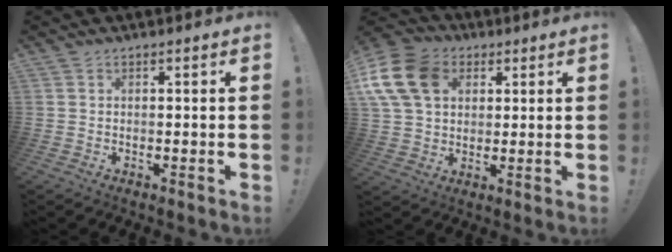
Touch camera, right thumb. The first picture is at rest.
{"total": 16.7, "force": [5.3, 12.6, 9.5], "torque": [-0.173, -0.009, 0.107]}